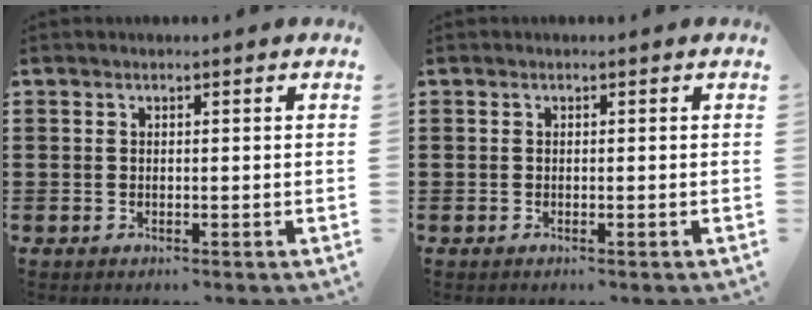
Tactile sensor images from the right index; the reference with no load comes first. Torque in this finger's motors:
{"motor_torque": [0.17, 0.13, 0.00, 0.00]}